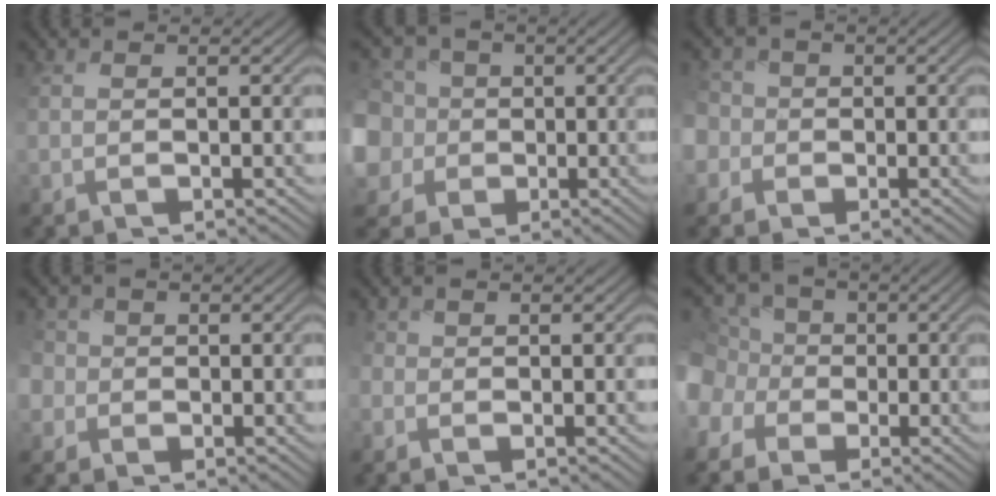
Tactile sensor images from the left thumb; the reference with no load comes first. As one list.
[{"total": 10.5, "force": [0.9, 9.8, 3.6], "torque": [-0.153, -0.008, -0.003]}, {"total": 5.3, "force": [-0.4, 5.0, 1.6], "torque": [-0.071, 0.006, -0.029]}, {"total": 4.0, "force": [-0.9, 3.7, 1.3], "torque": [-0.050, 0.005, -0.029]}, {"total": 1.7, "force": [-0.7, 1.4, 0.7], "torque": [-0.025, -0.005, -0.016]}, {"total": 10.2, "force": [-2.3, 9.1, 4.1], "torque": [-0.140, -0.006, -0.068]}]